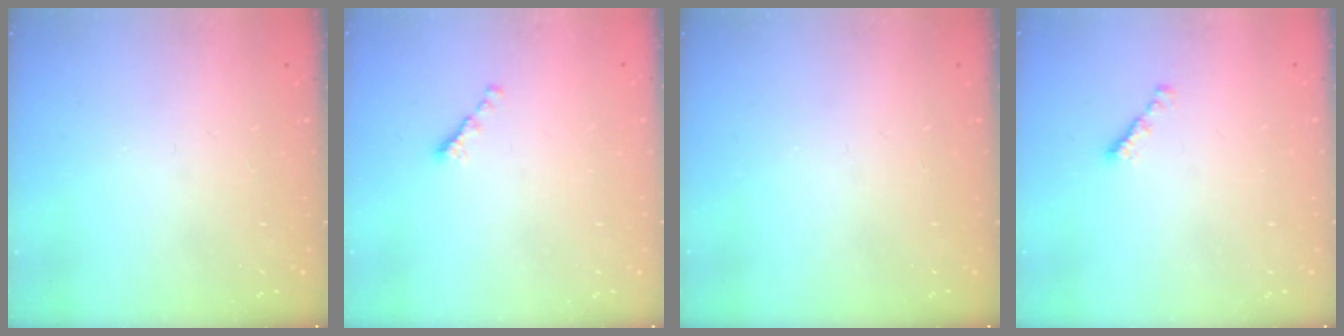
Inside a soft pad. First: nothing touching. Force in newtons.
{"total": 0.0}
{"total": 0.0}
{"total": 1.8, "press": 1.7, "slide": 0.6}